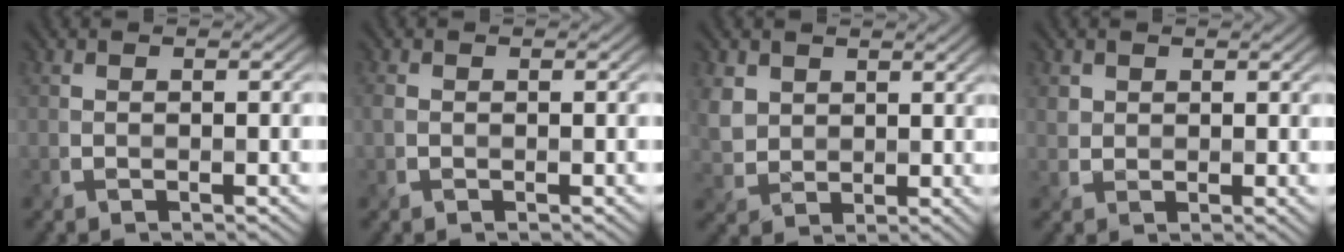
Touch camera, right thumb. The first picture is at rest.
{"total": 0.7, "force": [0.0, 0.6, 0.4], "torque": [-0.012, 0.000, -0.002]}
{"total": 4.5, "force": [2.3, 3.4, 1.7], "torque": [-0.059, -0.001, 0.047]}
{"total": 1.8, "force": [1.1, 1.4, 0.3], "torque": [-0.008, -0.004, 0.020]}